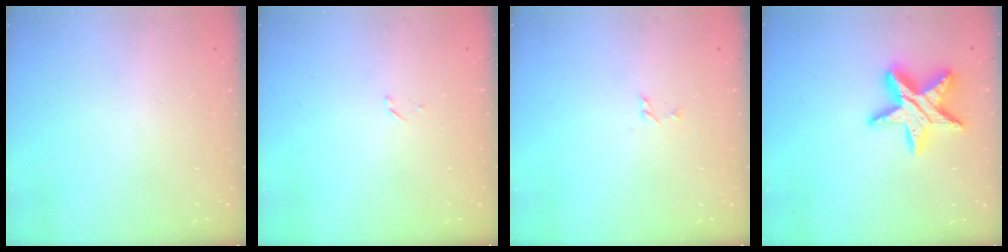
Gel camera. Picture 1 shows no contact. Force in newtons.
{"total": 1.6, "press": 1.6, "slide": 0.2}
{"total": 3.4, "press": 3.4, "slide": 0.3}
{"total": 15.2, "press": 15.1, "slide": 1.1}